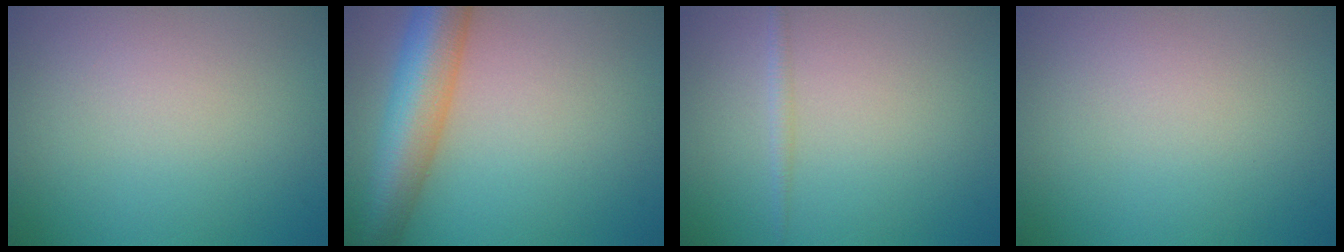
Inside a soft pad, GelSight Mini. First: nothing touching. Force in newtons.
{"total": 8.7, "press": 8.7, "slide": 0.2}
{"total": 1.0, "press": 1.0, "slide": 0.0}
{"total": 0.0}